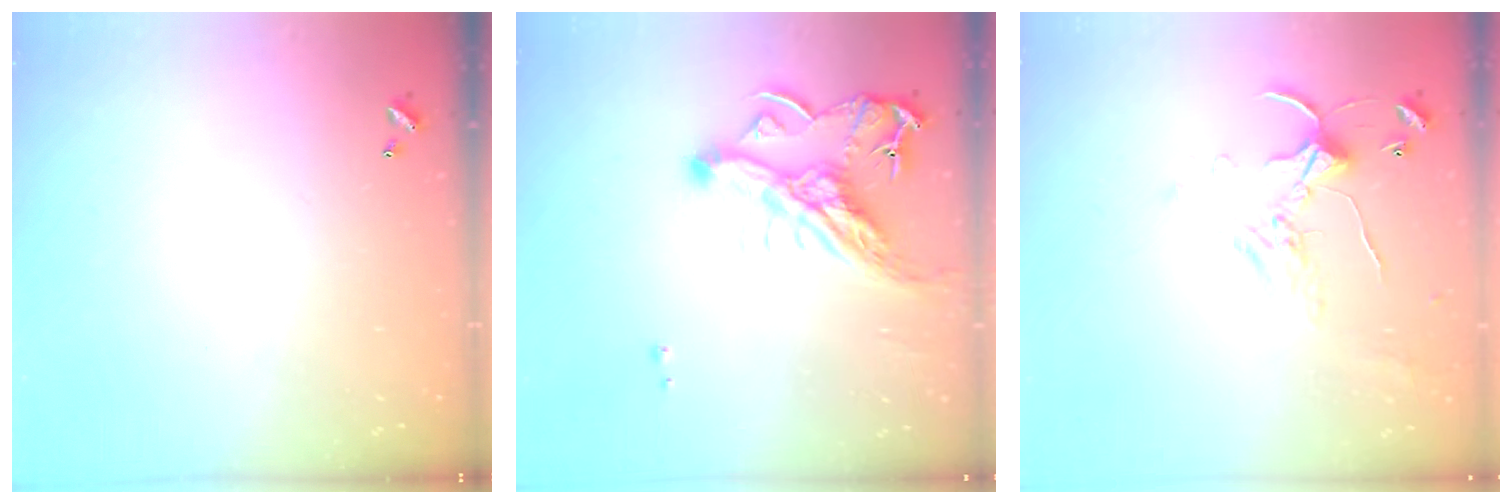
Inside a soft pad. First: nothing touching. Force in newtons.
{"total": 12.8, "press": 12.8, "slide": 1.1}
{"total": 1.5, "press": 1.5, "slide": 0.3}